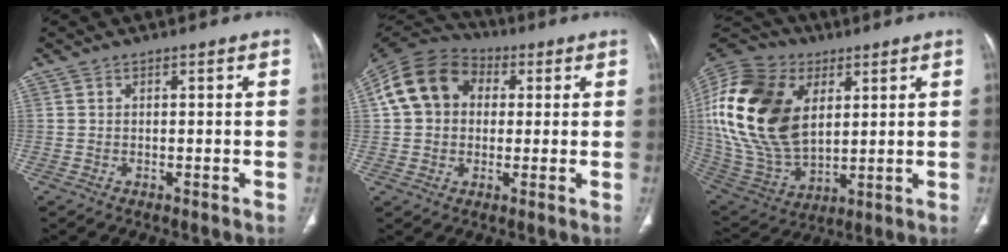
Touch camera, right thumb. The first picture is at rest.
{"total": 13.7, "force": [2.4, 11.2, 7.7], "torque": [-0.134, 0.027, 0.033]}
{"total": 28.0, "force": [7.1, 18.2, 20.0], "torque": [-0.414, -0.008, 0.139]}